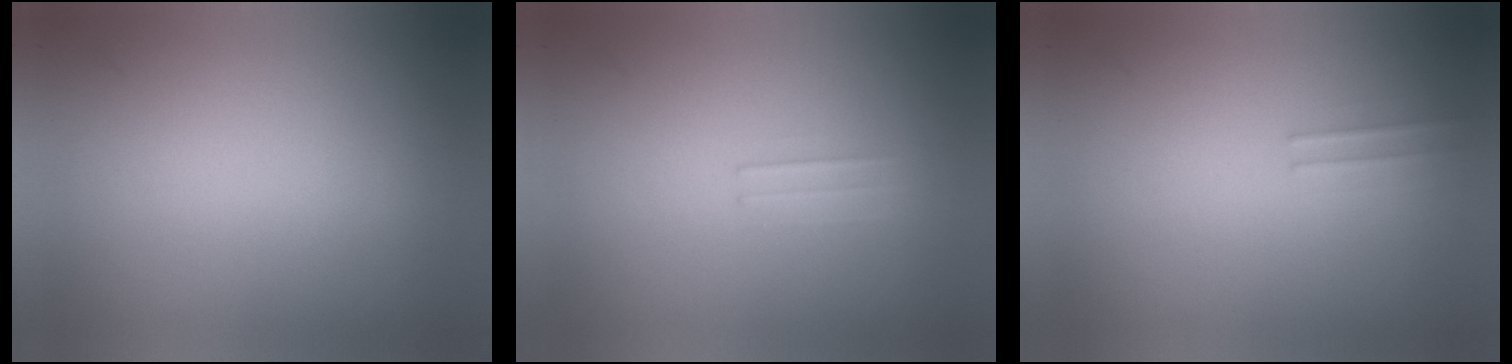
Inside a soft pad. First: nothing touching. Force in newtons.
{"total": 1.1}
{"total": 1.2}